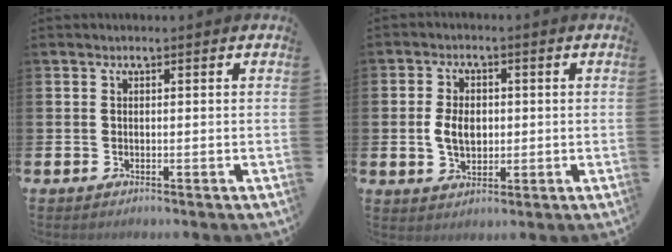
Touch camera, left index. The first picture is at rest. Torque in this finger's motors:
{"motor_torque": [0.48, -0.17, 0.45, 0.14]}